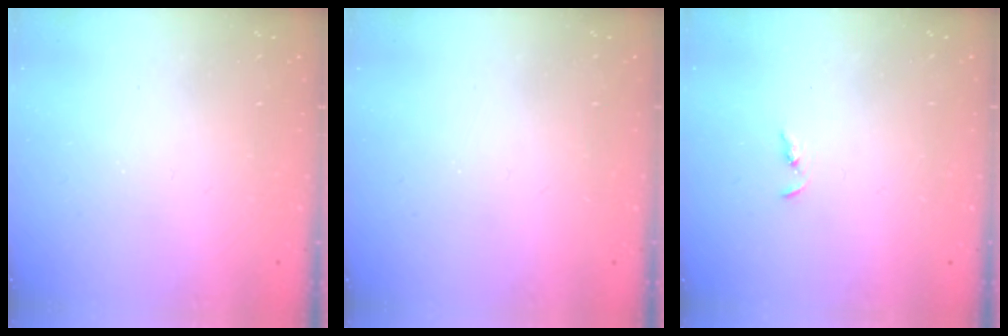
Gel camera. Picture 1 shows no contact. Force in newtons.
{"total": 0.0}
{"total": 1.5, "press": 1.5, "slide": 0.4}